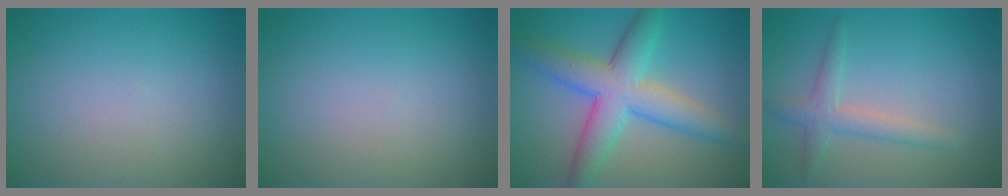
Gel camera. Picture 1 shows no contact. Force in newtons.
{"total": 0.0}
{"total": 7.0, "press": 7.0, "slide": 0.1}
{"total": 2.4, "press": 2.4, "slide": 0.1}